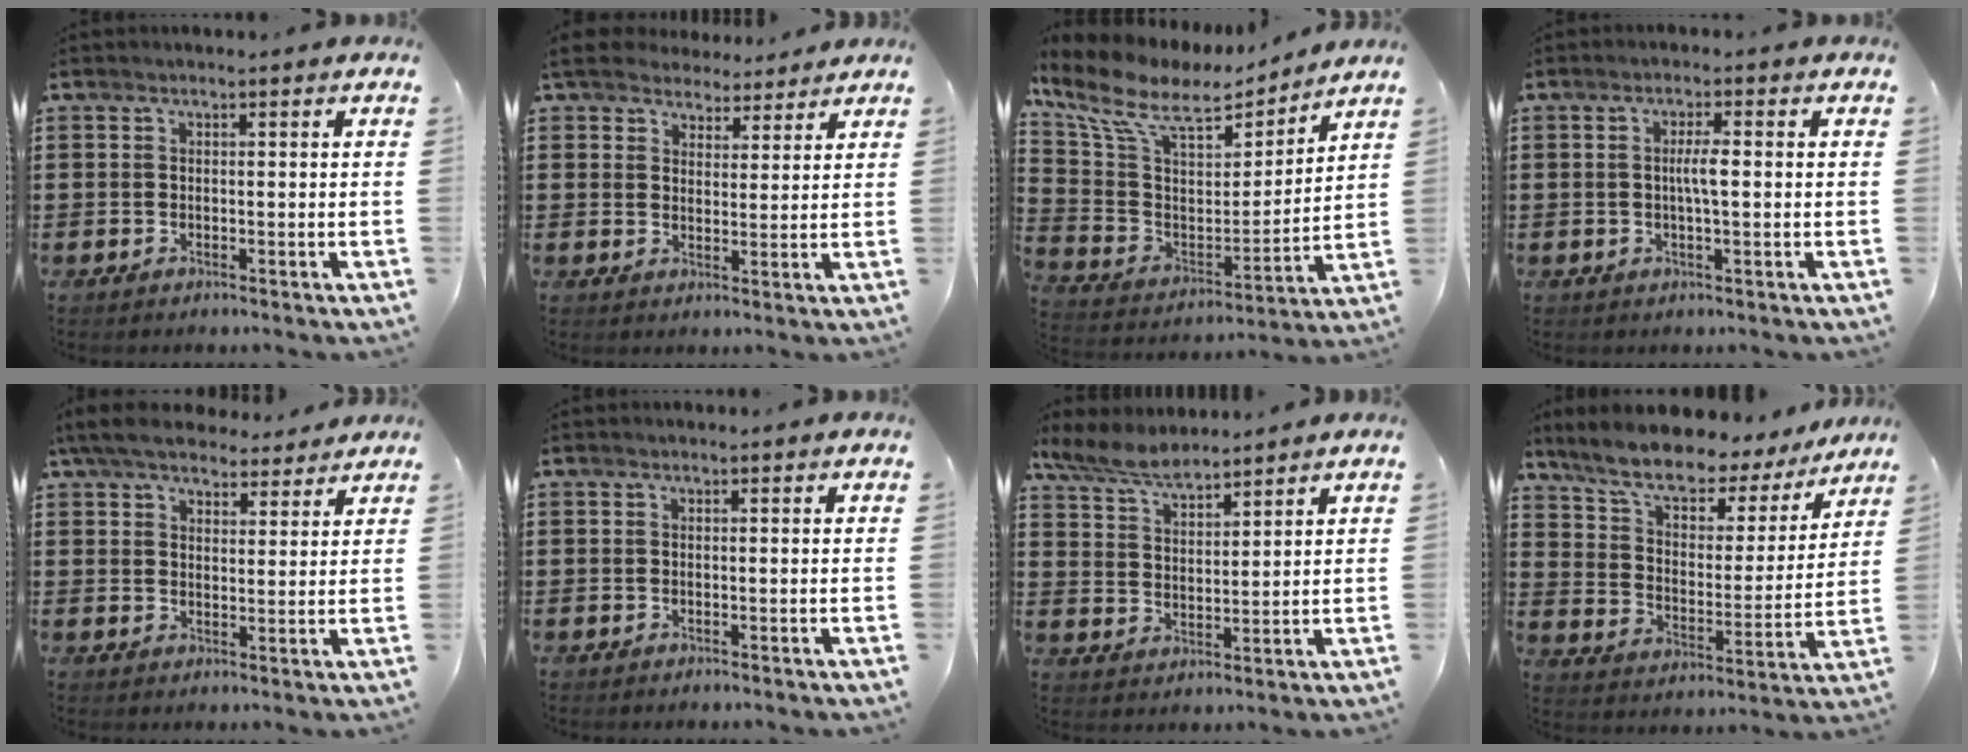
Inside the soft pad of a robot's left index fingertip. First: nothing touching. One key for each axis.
{"total": 4.9, "fx": 4.5, "fy": 2.0, "fz": 0.6, "tx": -0.034, "ty": -0.010, "tz": 0.081}
{"total": 10.6, "fx": 7.3, "fy": 4.7, "fz": 6.2, "tx": -0.151, "ty": -0.032, "tz": 0.125}
{"total": 2.8, "fx": -0.1, "fy": 0.4, "fz": 2.8, "tx": -0.051, "ty": -0.004, "tz": -0.004}
{"total": 5.9, "fx": 5.3, "fy": 1.8, "fz": 1.9, "tx": -0.057, "ty": -0.012, "tz": 0.098}
{"total": 0.0}
{"total": 5.8, "fx": 5.3, "fy": 1.7, "fz": 1.8, "tx": -0.057, "ty": -0.013, "tz": 0.097}
{"total": 8.0, "fx": 6.9, "fy": 2.3, "fz": 3.4, "tx": -0.090, "ty": -0.046, "tz": 0.112}